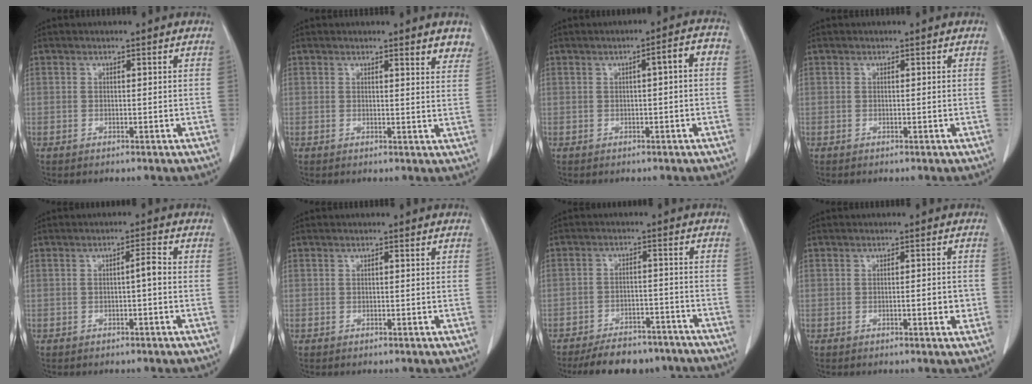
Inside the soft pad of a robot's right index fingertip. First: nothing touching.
{"total": 3.8, "force": [3.3, 0.6, 1.7], "torque": [-0.016, -0.016, 0.024]}
{"total": 3.7, "force": [0.2, 0.5, 3.7], "torque": [-0.046, 0.015, 0.000]}
{"total": 0.0}
{"total": 2.2, "force": [-0.4, 0.1, 2.1], "torque": [-0.034, 0.004, -0.008]}
{"total": 0.0}
{"total": 12.3, "force": [-10.8, 4.7, 3.6], "torque": [-0.039, 0.005, -0.140]}
{"total": 2.5, "force": [-0.7, 0.7, 2.3], "torque": [-0.036, 0.001, -0.007]}